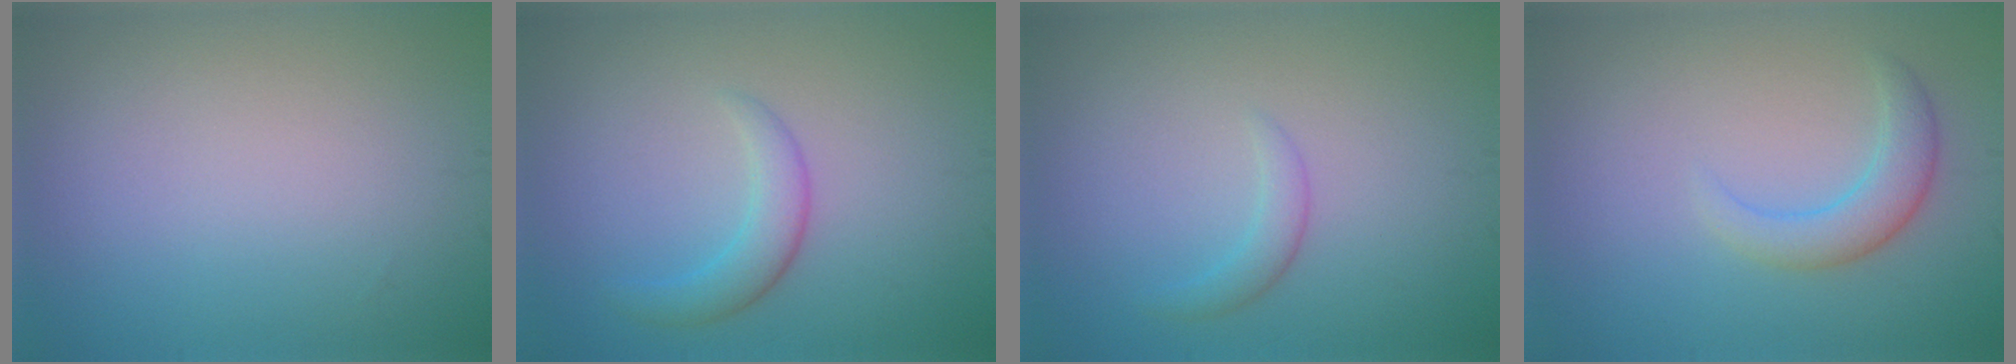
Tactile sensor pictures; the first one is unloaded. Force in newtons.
{"total": 2.5, "press": 2.5, "slide": 0.2}
{"total": 1.5, "press": 1.5, "slide": 0.1}
{"total": 2.8, "press": 2.8, "slide": 0.1}